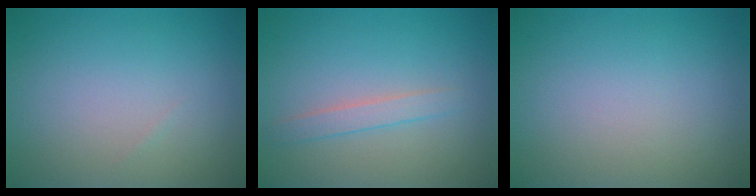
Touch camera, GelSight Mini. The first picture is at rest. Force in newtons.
{"total": 1.6, "press": 1.6, "slide": 0.1}
{"total": 0.0}